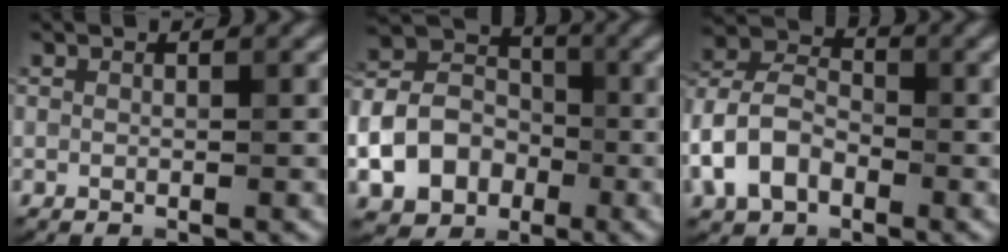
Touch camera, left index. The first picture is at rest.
{"total": 8.6, "force": [-3.0, 6.7, 4.4], "torque": [-0.080, -0.011, -0.064]}
{"total": 5.7, "force": [-2.7, 3.6, 3.4], "torque": [-0.077, 0.013, -0.062]}